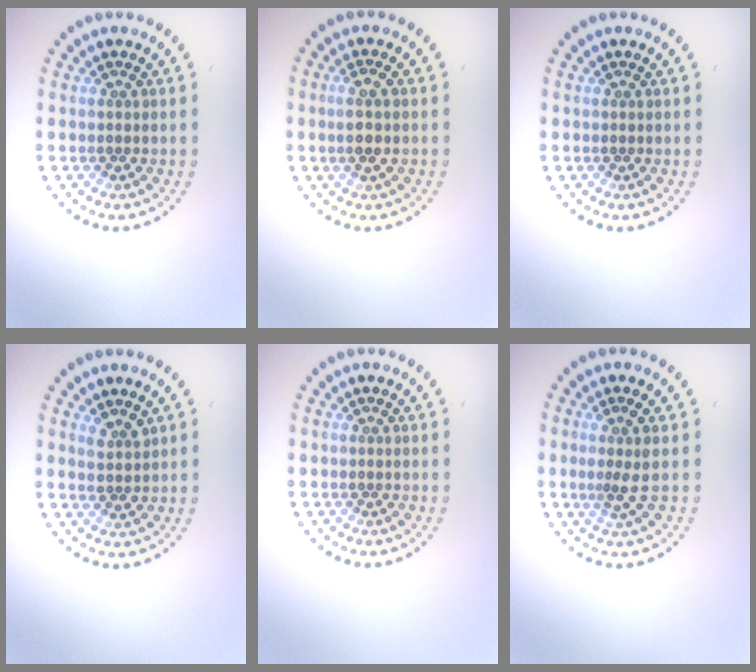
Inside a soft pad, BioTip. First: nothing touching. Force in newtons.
{"total": 2.0, "press": 1.8, "slide": 0.8}
{"total": 0.0}
{"total": 1.3, "press": 1.1, "slide": 0.6}
{"total": 0.0}
{"total": 2.0, "press": 1.5, "slide": 1.4}